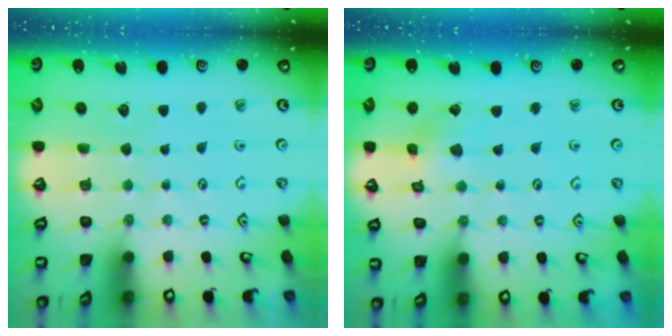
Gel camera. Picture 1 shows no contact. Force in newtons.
{"total": 2.6, "press": 2.6, "slide": 0.3}